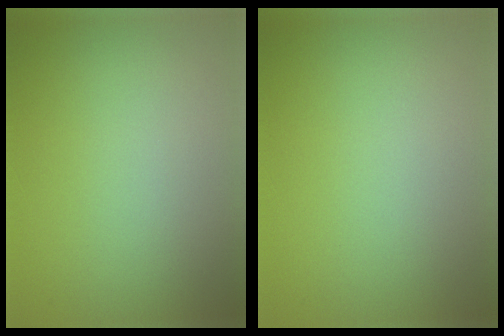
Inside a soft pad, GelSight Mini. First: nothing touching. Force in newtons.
{"total": 0.0}